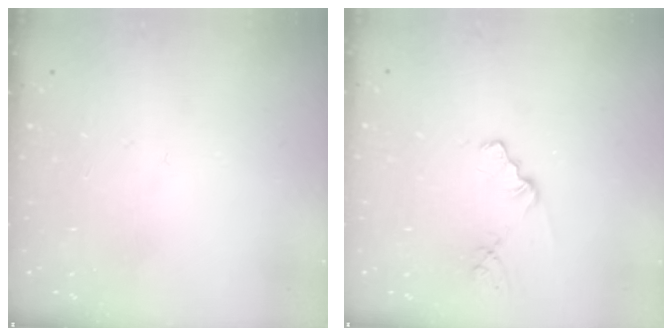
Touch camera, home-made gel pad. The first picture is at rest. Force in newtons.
{"total": 1.0, "press": 1.0, "slide": 0.2}